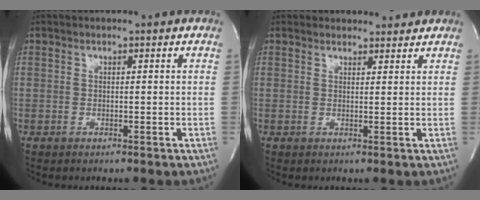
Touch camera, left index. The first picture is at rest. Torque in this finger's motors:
{"motor_torque": [0.93, -1.19, 0.12, 0.03]}